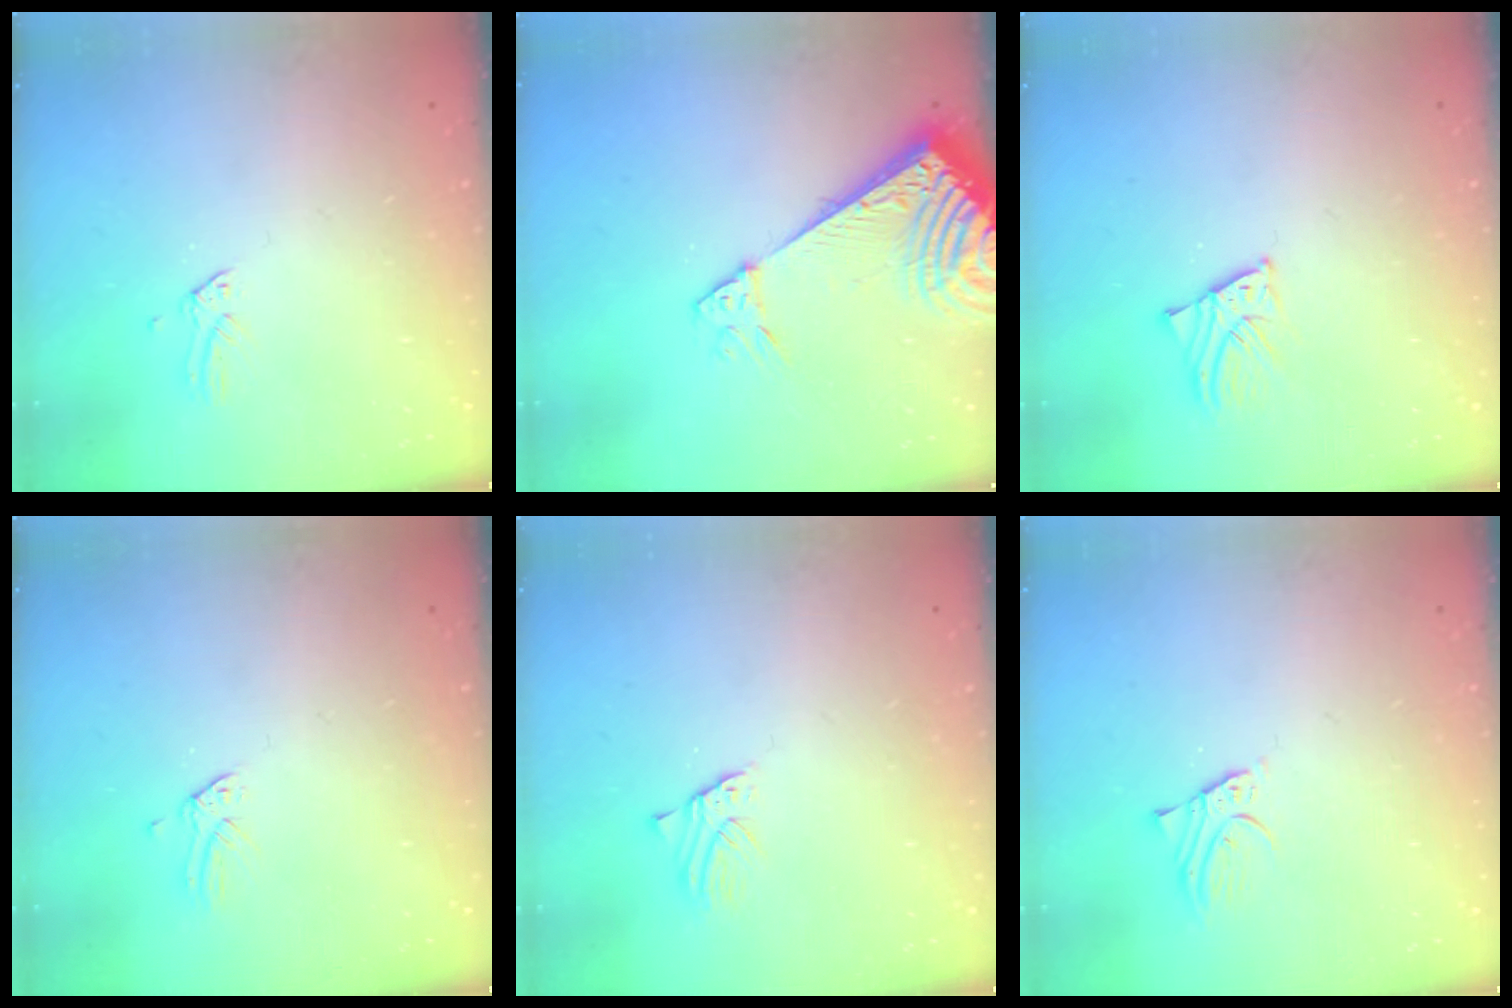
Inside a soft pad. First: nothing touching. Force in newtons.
{"total": 9.3, "press": 9.2, "slide": 1.1}
{"total": 2.3, "press": 2.3, "slide": 0.3}
{"total": 0.0}
{"total": 1.6, "press": 1.6, "slide": 0.3}
{"total": 2.4, "press": 2.4, "slide": 0.1}